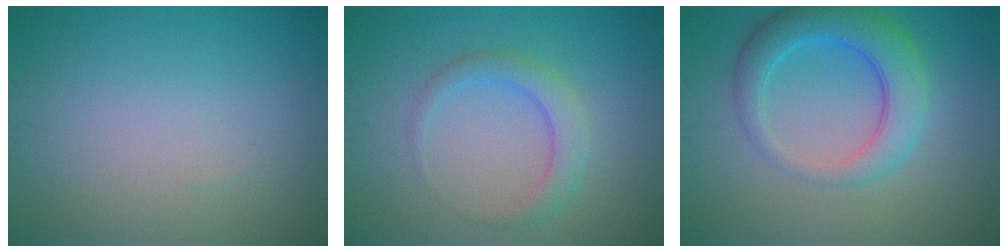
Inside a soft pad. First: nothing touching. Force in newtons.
{"total": 2.8, "press": 2.8, "slide": 0.1}
{"total": 5.6, "press": 5.6, "slide": 0.2}